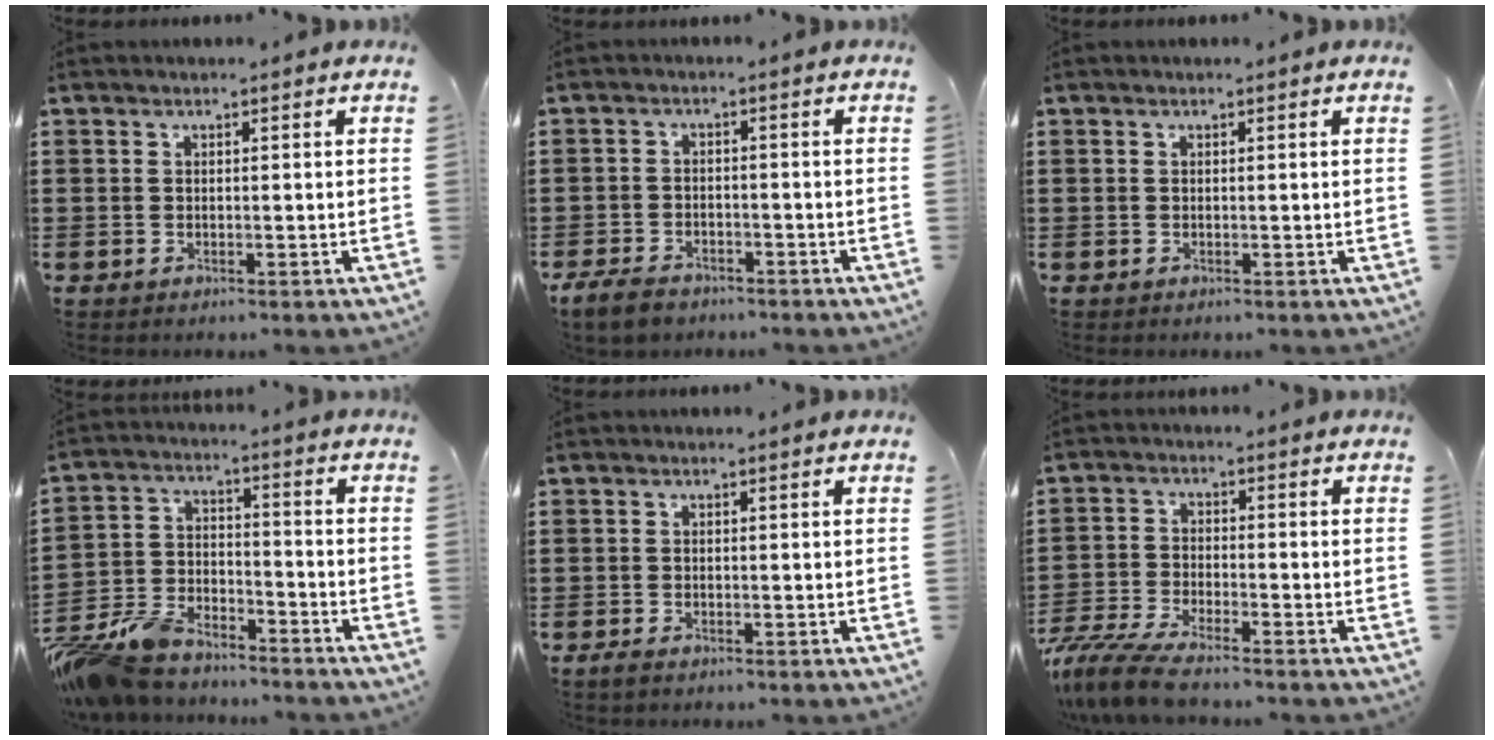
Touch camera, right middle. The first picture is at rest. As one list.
[{"total": 3.5, "force": [-3.0, 1.3, 1.4], "torque": [-0.047, -0.001, -0.066]}, {"total": 0.0}, {"total": 9.1, "force": [-8.6, 2.2, 1.8], "torque": [-0.055, 0.011, -0.175]}, {"total": 0.7, "force": [-0.5, 0.3, 0.4], "torque": [-0.008, -0.002, -0.010]}, {"total": 6.6, "force": [-5.8, 0.6, 3.0], "torque": [-0.085, -0.014, -0.120]}]